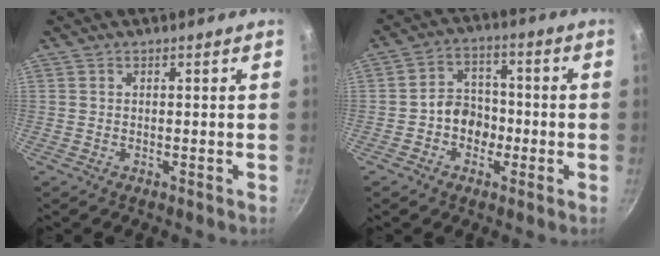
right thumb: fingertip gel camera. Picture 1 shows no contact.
{"total": 7.4, "force": [-1.6, 6.0, 4.0], "torque": [-0.030, 0.028, -0.040]}